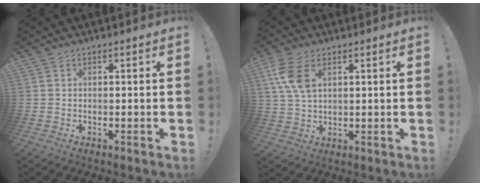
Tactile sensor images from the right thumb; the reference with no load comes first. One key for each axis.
{"total": 9.3, "fx": 3.6, "fy": 5.2, "fz": 6.9, "tx": -0.135, "ty": -0.009, "tz": 0.068}